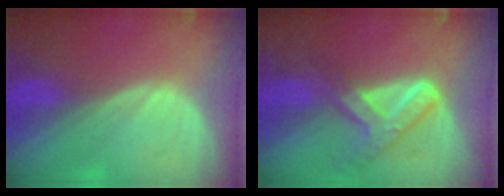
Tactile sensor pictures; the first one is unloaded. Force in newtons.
{"total": 7.9, "press": 6.4, "slide": 4.5}